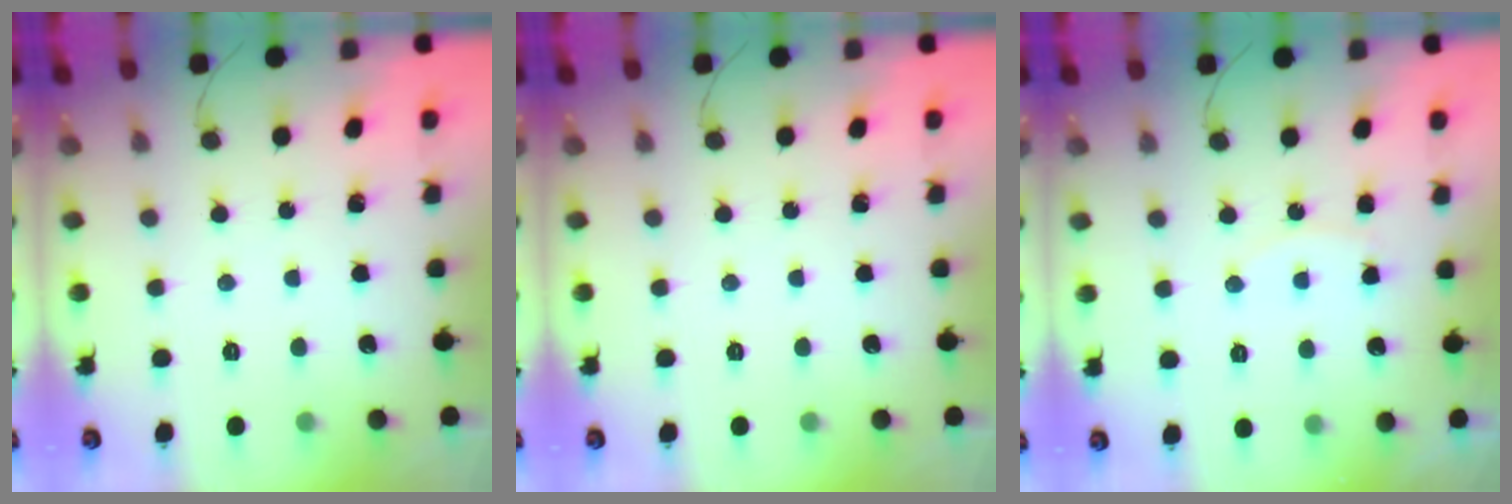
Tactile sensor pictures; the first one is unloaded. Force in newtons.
{"total": 0.0}
{"total": 5.8, "press": 5.8, "slide": 0.4}